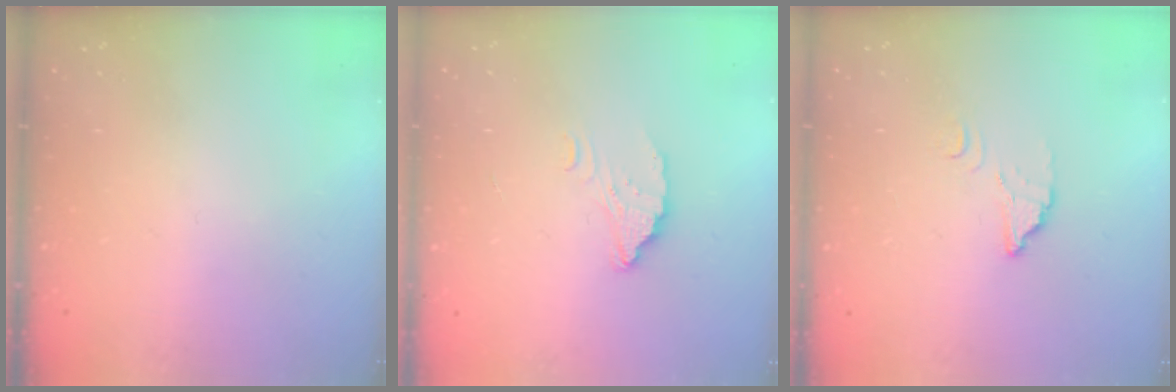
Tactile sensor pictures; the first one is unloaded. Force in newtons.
{"total": 4.0, "press": 4.0, "slide": 0.1}
{"total": 4.1, "press": 4.0, "slide": 0.4}